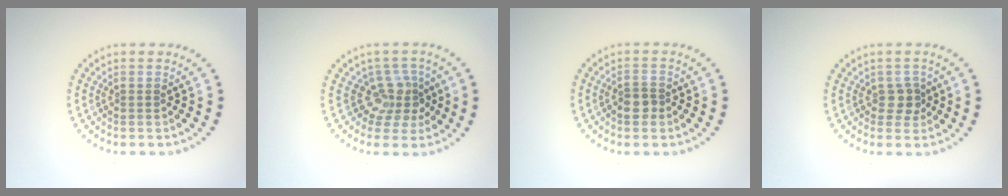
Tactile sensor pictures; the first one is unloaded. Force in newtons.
{"total": 3.1, "press": 2.3, "slide": 2.1}
{"total": 2.0, "press": 1.8, "slide": 0.9}
{"total": 1.6, "press": 1.4, "slide": 0.7}